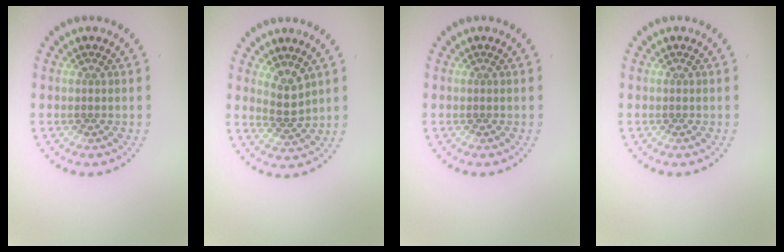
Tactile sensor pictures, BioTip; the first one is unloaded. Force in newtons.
{"total": 1.9, "press": 1.6, "slide": 1.1}
{"total": 0.0}
{"total": 0.0}